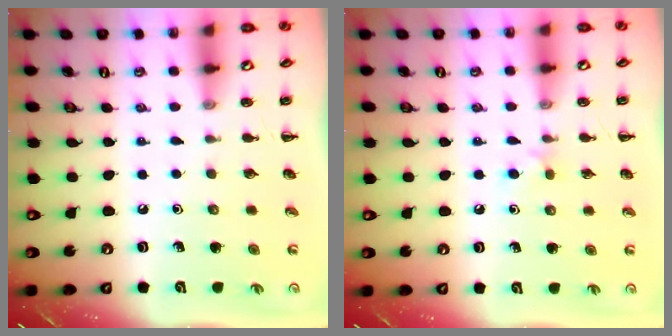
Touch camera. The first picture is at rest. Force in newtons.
{"total": 4.4, "press": 4.1, "slide": 1.6}